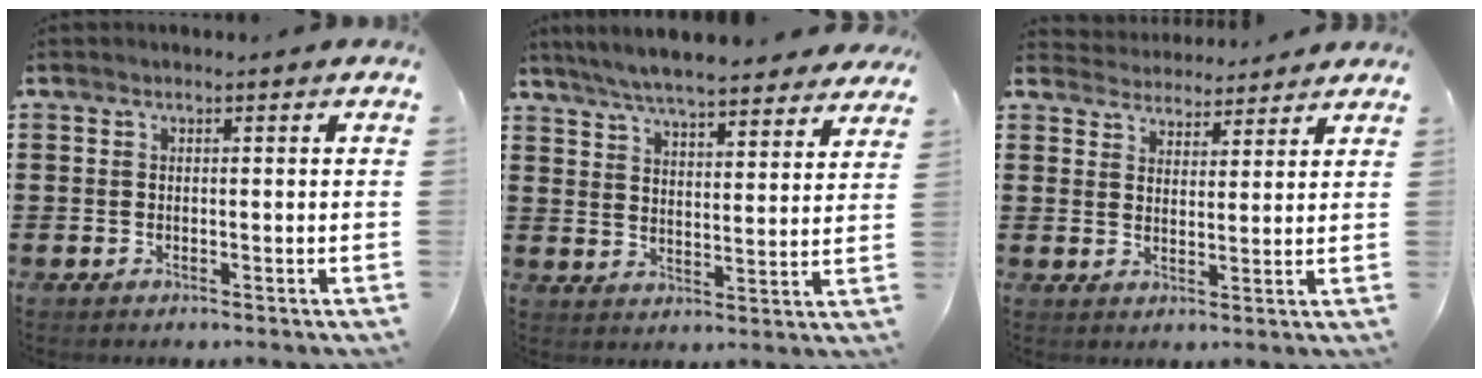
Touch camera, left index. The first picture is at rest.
{"total": 6.6, "force": [6.3, 0.3, 2.1], "torque": [-0.066, -0.030, 0.113]}
{"total": 3.7, "force": [3.6, 0.6, -0.3], "torque": [-0.008, -0.014, 0.067]}